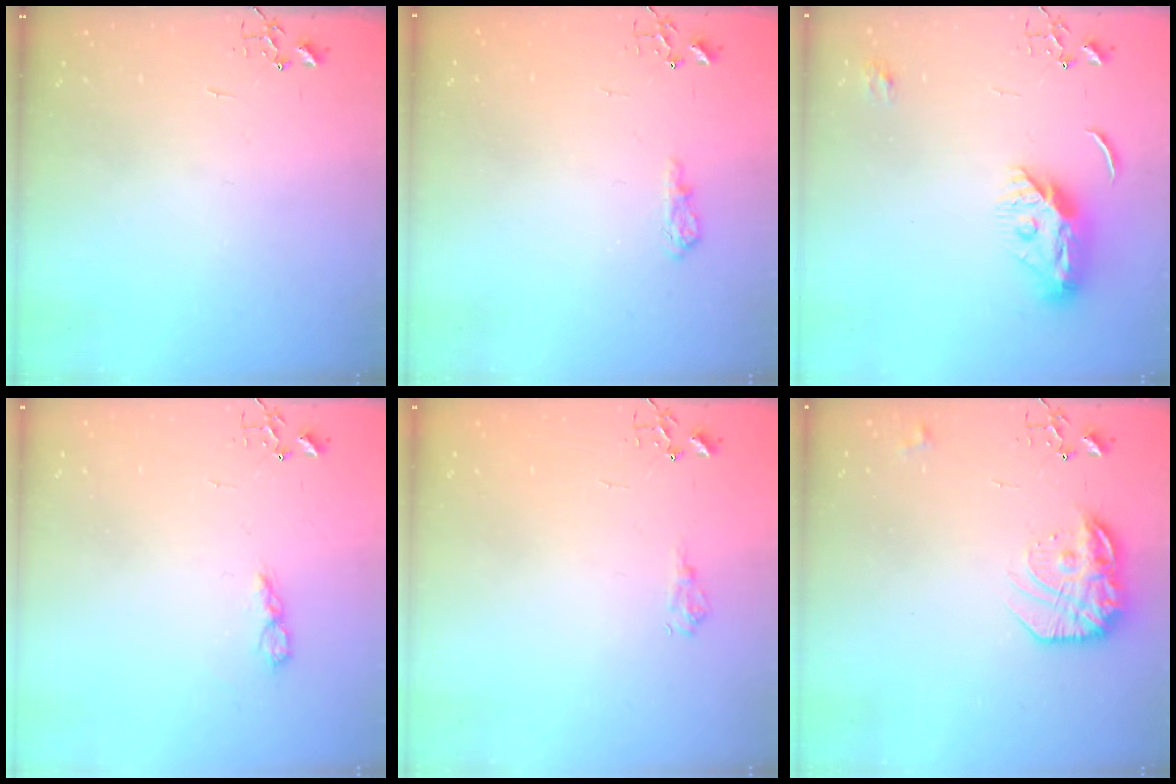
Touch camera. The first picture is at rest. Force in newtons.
{"total": 8.1, "press": 8.1, "slide": 1.0}
{"total": 11.3, "press": 11.3, "slide": 0.7}
{"total": 5.0, "press": 5.0, "slide": 0.6}
{"total": 6.6, "press": 6.5, "slide": 0.9}
{"total": 17.3, "press": 17.2, "slide": 1.2}